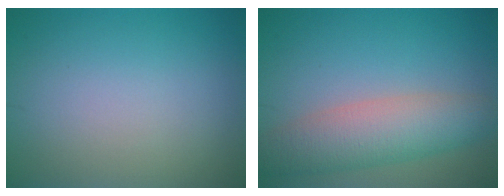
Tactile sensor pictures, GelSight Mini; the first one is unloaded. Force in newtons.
{"total": 6.0, "press": 6.0, "slide": 0.2}